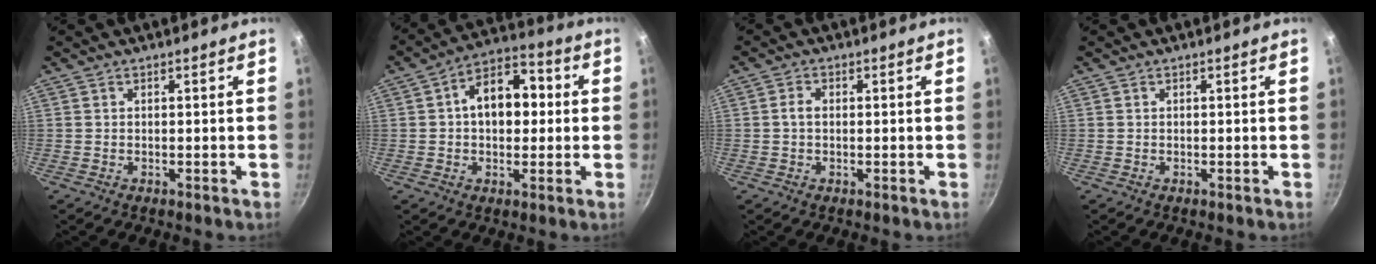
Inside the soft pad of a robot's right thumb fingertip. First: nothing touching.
{"total": 12.1, "force": [1.1, 8.2, 8.8], "torque": [-0.086, 0.029, 0.003]}
{"total": 2.0, "force": [0.0, 1.4, 1.4], "torque": [-0.026, 0.008, -0.003]}
{"total": 0.0}